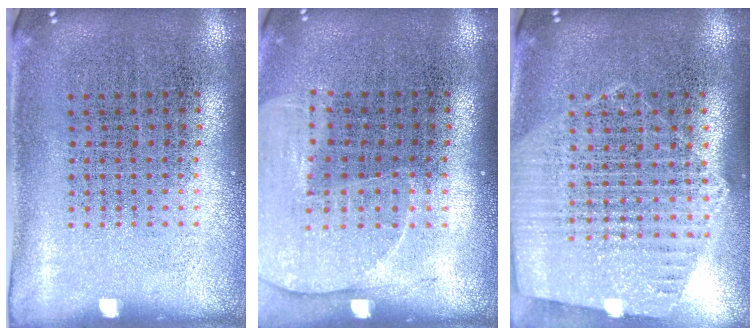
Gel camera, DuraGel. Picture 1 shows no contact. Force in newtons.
{"total": 1.3, "press": 1.3, "slide": 0.4}
{"total": 1.2, "press": 1.2, "slide": 0.1}